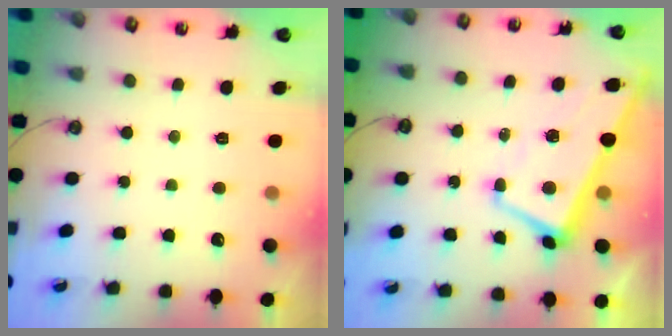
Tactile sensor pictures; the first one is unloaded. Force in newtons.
{"total": 1.0, "press": 0.5, "slide": 0.8}